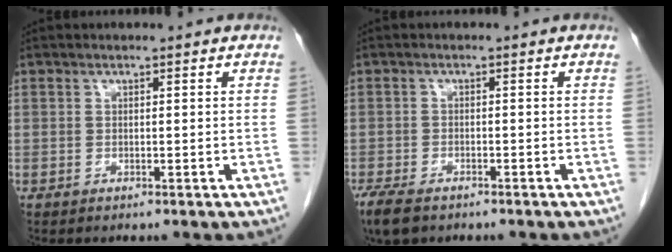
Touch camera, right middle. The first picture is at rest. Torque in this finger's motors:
{"motor_torque": [0.62, -0.43, 0.25, 0.06]}